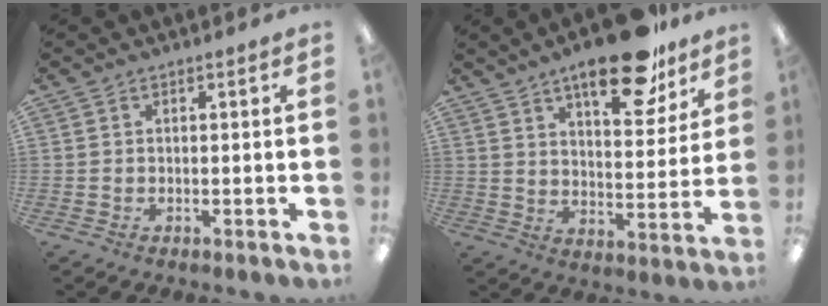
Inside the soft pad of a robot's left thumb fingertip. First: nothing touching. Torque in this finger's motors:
{"motor_torque": [0.33, 0.48, 1.15, -1.63, 0.10]}